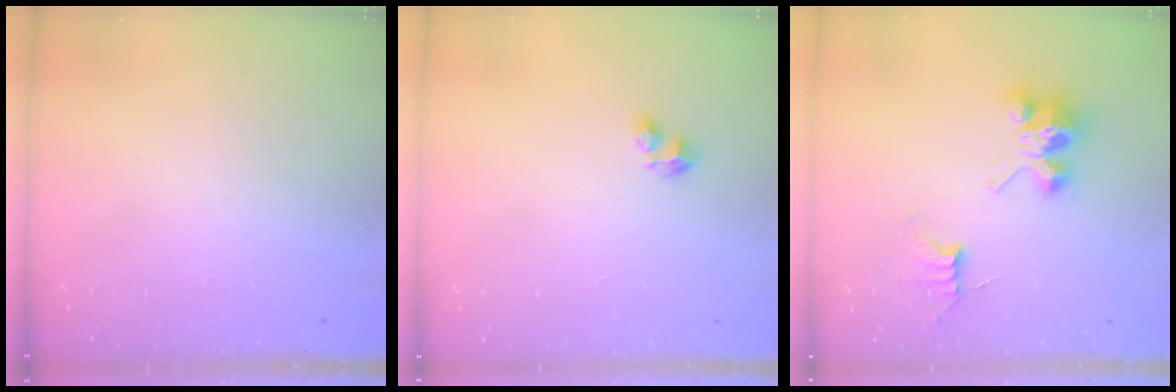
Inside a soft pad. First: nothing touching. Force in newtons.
{"total": 3.6, "press": 3.6, "slide": 0.5}
{"total": 7.5, "press": 7.5, "slide": 0.6}